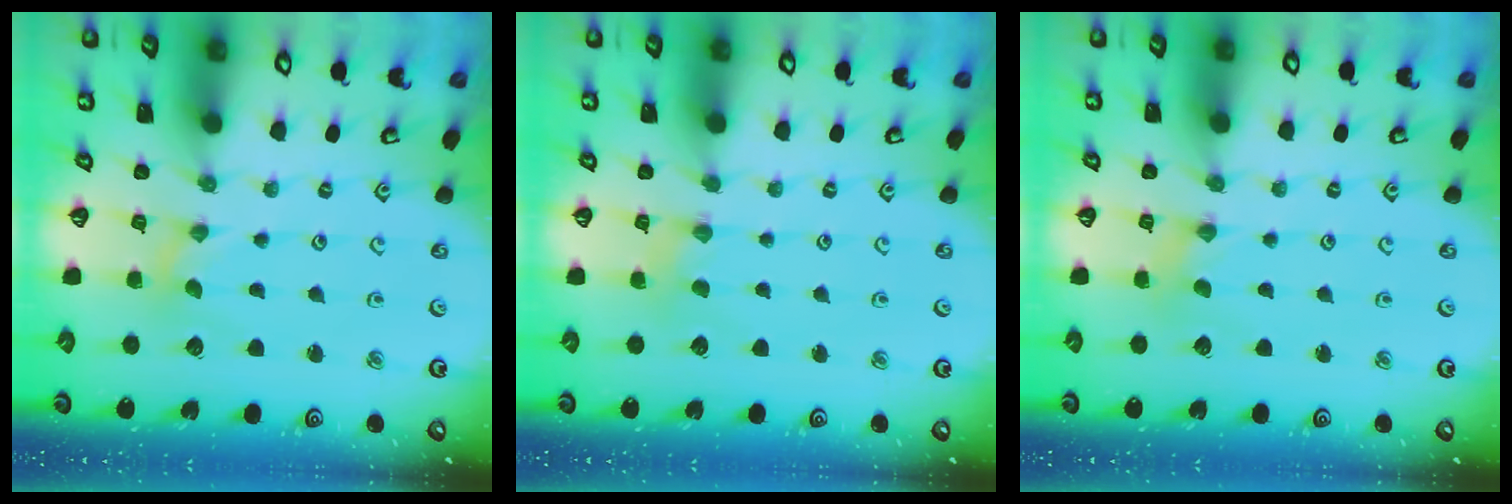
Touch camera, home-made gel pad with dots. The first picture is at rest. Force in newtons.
{"total": 2.2, "press": 2.1, "slide": 0.4}
{"total": 0.0}